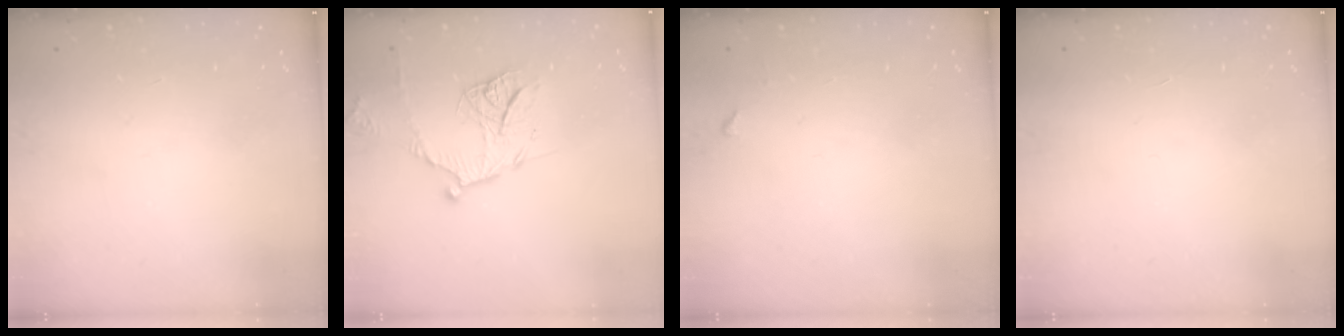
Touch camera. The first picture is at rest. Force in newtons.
{"total": 12.4, "press": 12.4, "slide": 1.0}
{"total": 3.2, "press": 3.2, "slide": 0.4}
{"total": 1.6, "press": 1.6, "slide": 0.1}